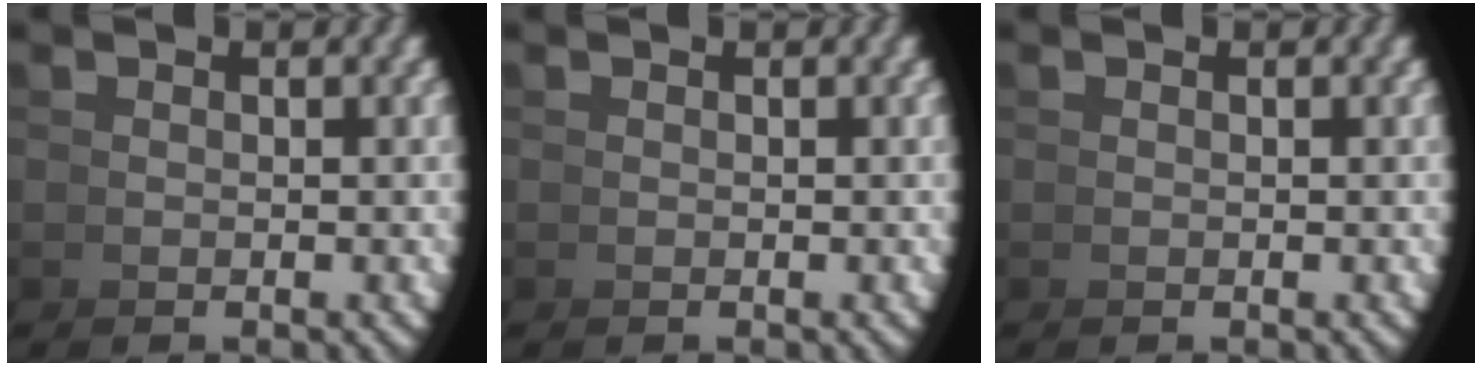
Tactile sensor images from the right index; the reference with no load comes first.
{"total": 0.0}
{"total": 0.0}